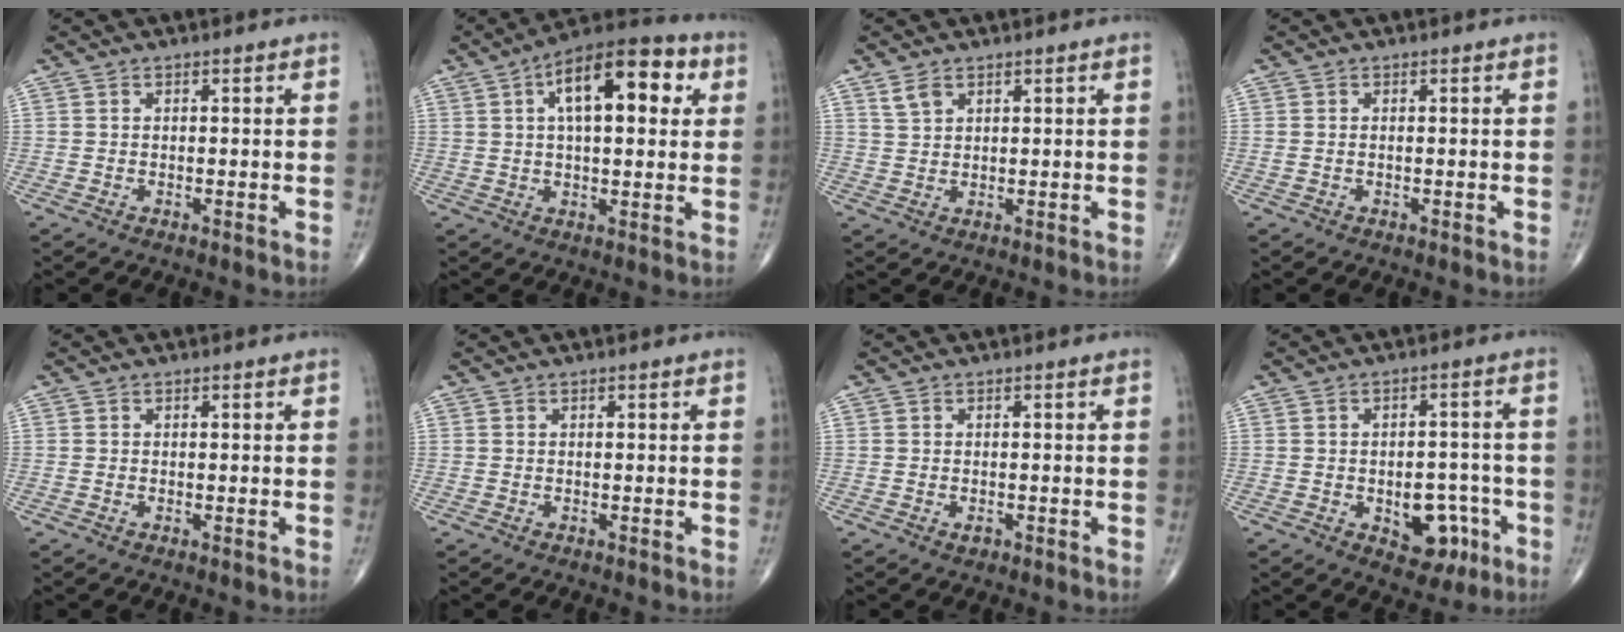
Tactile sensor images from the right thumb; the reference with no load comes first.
{"total": 16.5, "force": [5.0, 7.3, 13.9], "torque": [-0.183, 0.020, 0.068]}
{"total": 2.7, "force": [1.9, 1.5, 1.4], "torque": [-0.025, -0.004, 0.044]}
{"total": 0.6, "force": [0.0, 0.3, 0.5], "torque": [-0.018, 0.004, 0.003]}
{"total": 0.0}
{"total": 0.0}
{"total": 0.9, "force": [-0.4, 0.5, 0.6], "torque": [-0.008, -0.001, -0.005]}
{"total": 8.9, "force": [-3.2, 5.6, 6.1], "torque": [-0.045, 0.026, -0.033]}